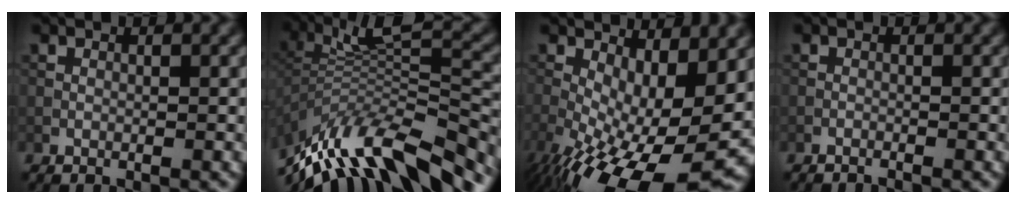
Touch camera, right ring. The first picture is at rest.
{"total": 11.4, "force": [-6.9, 4.2, 8.0], "torque": [-0.156, 0.024, -0.117]}
{"total": 15.8, "force": [-4.1, 6.9, 13.6], "torque": [-0.235, -0.032, -0.049]}
{"total": 0.6, "force": [-0.6, 0.0, 0.2], "torque": [-0.010, 0.000, -0.013]}